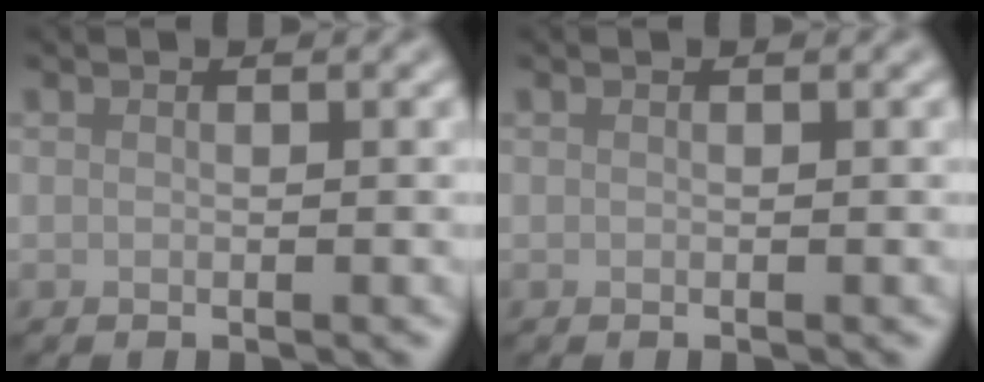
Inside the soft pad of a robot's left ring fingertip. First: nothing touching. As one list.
[{"total": 0.0}]